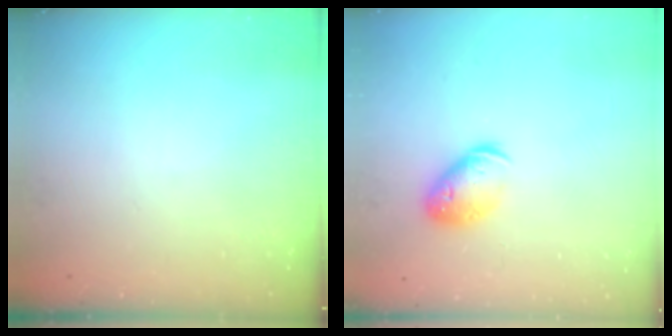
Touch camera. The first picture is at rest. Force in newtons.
{"total": 11.8, "press": 11.6, "slide": 1.7}